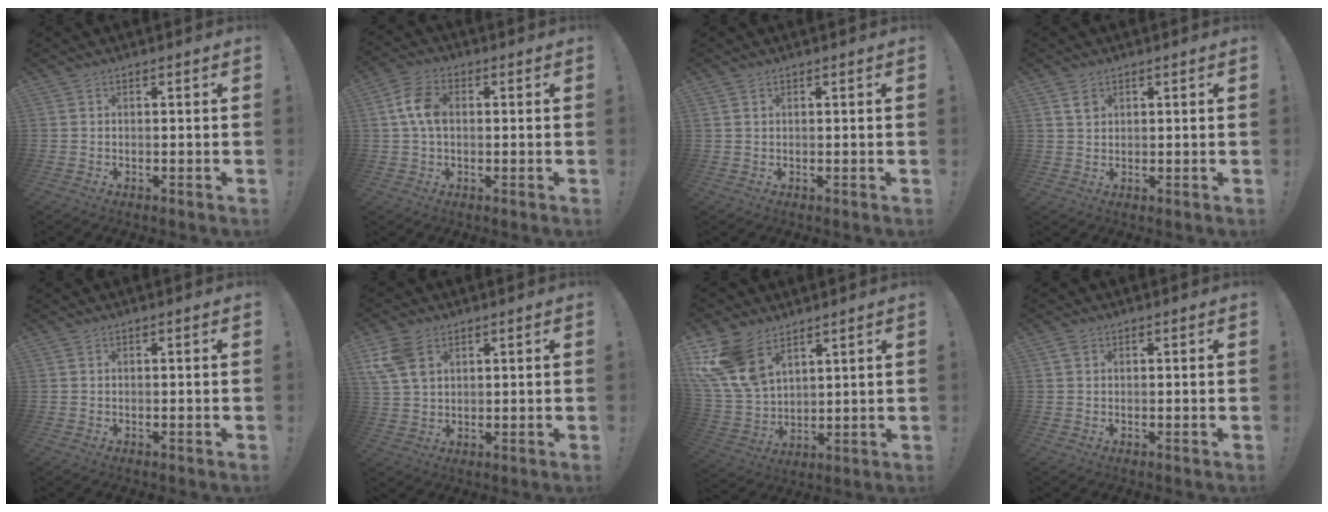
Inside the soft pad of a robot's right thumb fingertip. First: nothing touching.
{"total": 8.6, "force": [0.9, 5.8, 6.3], "torque": [-0.111, 0.010, 0.019]}
{"total": 1.2, "force": [0.7, 0.8, 0.5], "torque": [-0.003, -0.002, 0.013]}
{"total": 2.6, "force": [1.6, 1.8, 1.1], "torque": [0.000, -0.009, 0.026]}
{"total": 0.0}
{"total": 9.5, "force": [4.2, 6.4, 5.6], "torque": [-0.111, -0.008, 0.086]}
{"total": 15.5, "force": [9.2, 9.3, 8.4], "torque": [-0.173, -0.054, 0.180]}
{"total": 1.7, "force": [0.9, 1.2, 0.8], "torque": [-0.009, 0.002, 0.015]}